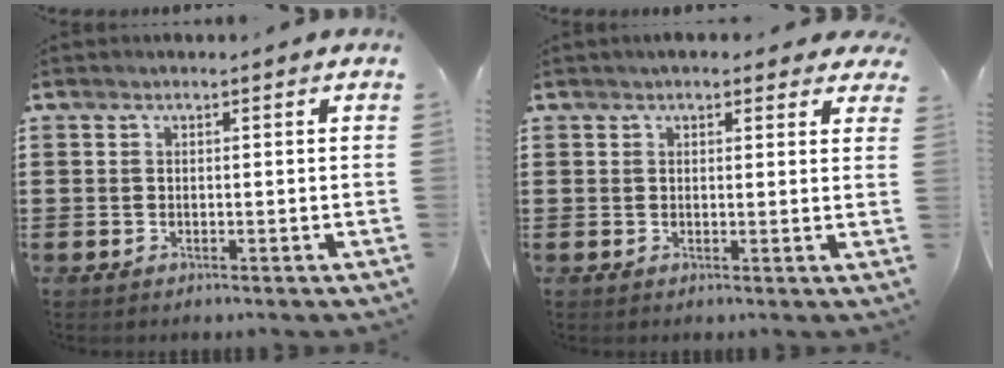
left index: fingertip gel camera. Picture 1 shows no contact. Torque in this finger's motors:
{"motor_torque": [1.11, -1.03, 0.52, 0.08]}